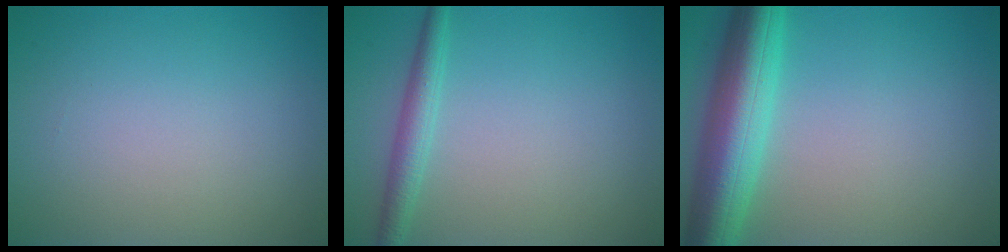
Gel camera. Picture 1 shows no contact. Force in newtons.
{"total": 2.3, "press": 2.2, "slide": 0.1}
{"total": 8.0, "press": 8.0, "slide": 0.4}